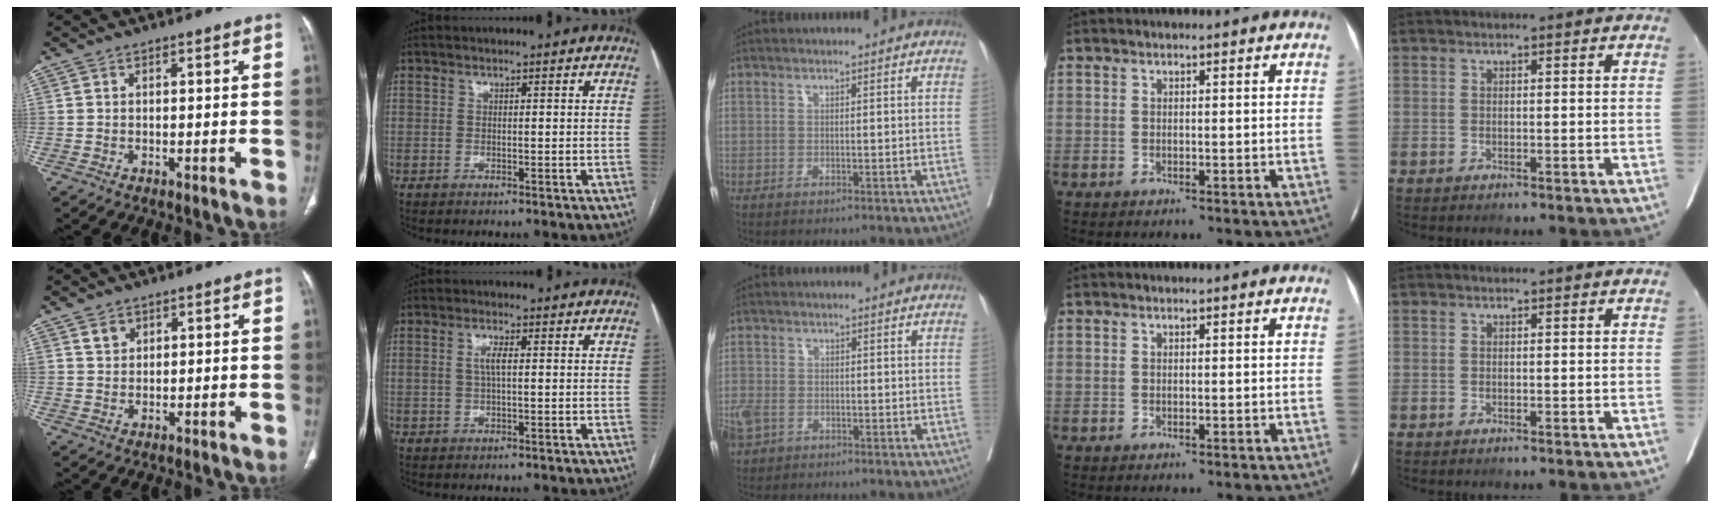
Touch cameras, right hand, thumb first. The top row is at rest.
{"thumb": {"total": 2.8, "force": [1.7, 1.9, 1.1], "torque": [-0.008, -0.009, 0.035]}, "index": {"total": 2.4, "force": [0.2, 0.5, 2.3], "torque": [-0.048, 0.003, 0.006]}, "middle": {"total": 5.2, "force": [-2.6, 3.6, 2.8], "torque": [-0.077, -0.002, -0.046]}}